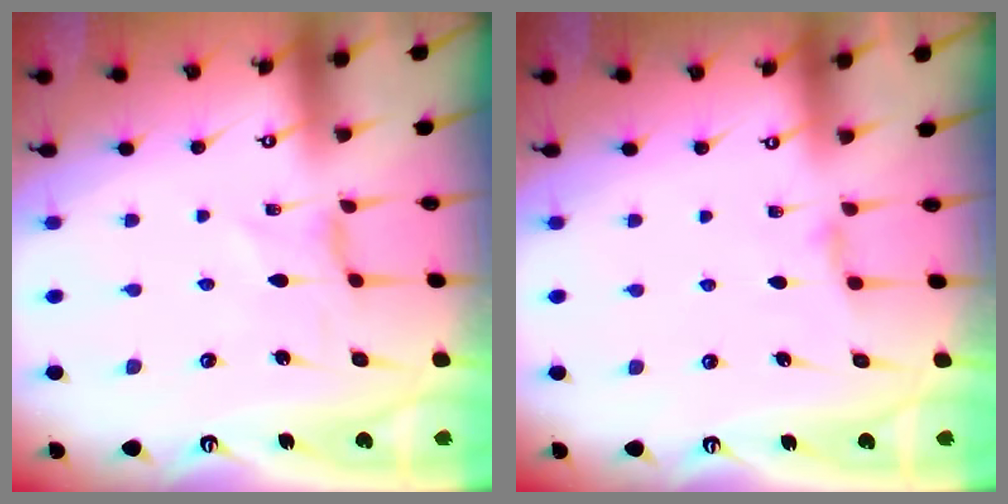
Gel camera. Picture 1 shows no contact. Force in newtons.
{"total": 2.4, "press": 2.4, "slide": 0.5}